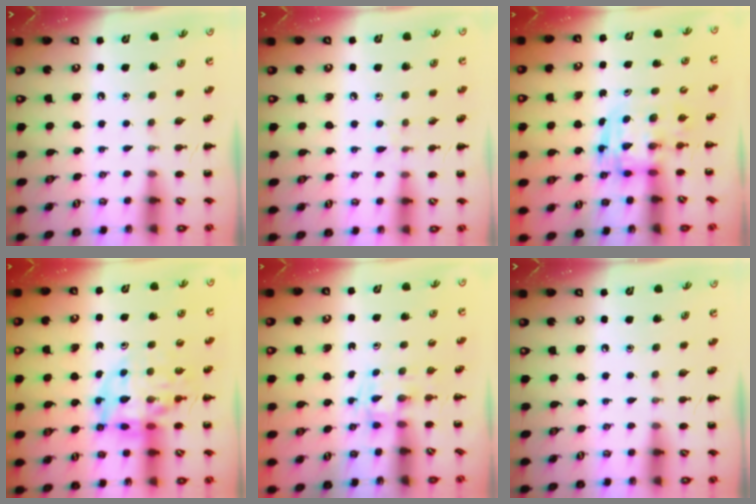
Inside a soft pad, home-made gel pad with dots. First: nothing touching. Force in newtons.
{"total": 5.5, "press": 5.1, "slide": 2.0}
{"total": 3.4, "press": 3.3, "slide": 0.7}
{"total": 11.4, "press": 10.8, "slide": 3.5}
{"total": 2.5, "press": 2.1, "slide": 1.2}
{"total": 0.0}